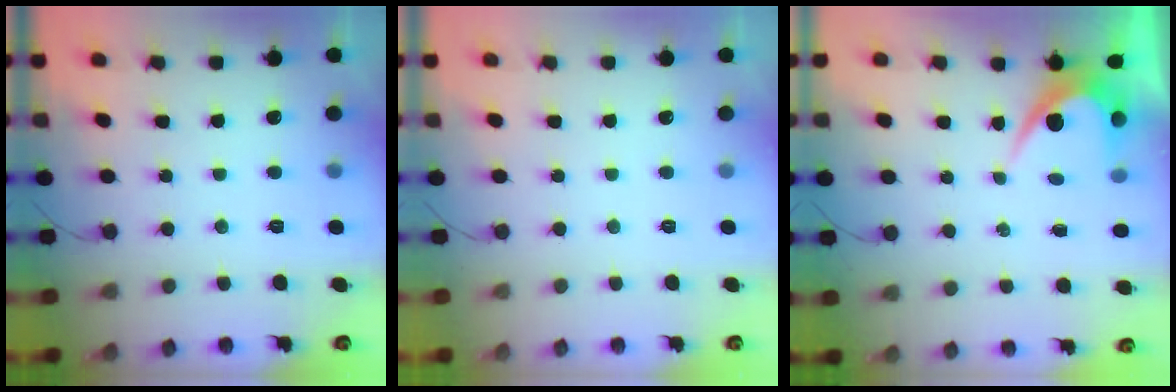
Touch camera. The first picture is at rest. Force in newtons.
{"total": 0.0}
{"total": 4.6, "press": 4.6, "slide": 0.3}